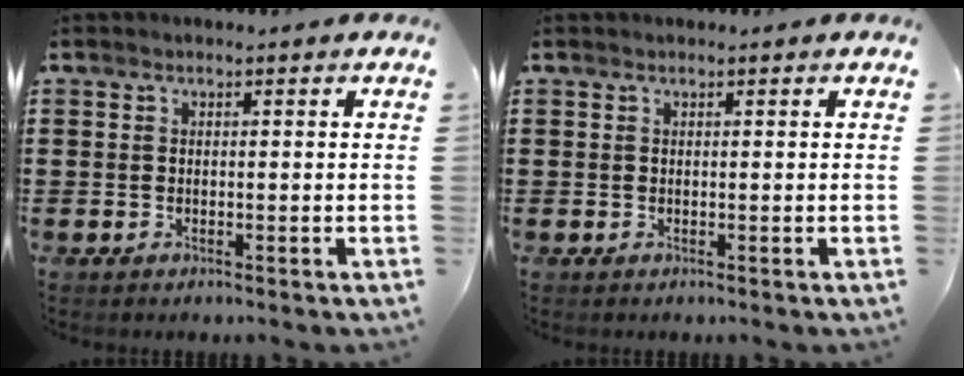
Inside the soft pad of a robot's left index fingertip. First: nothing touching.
{"total": 0.0}